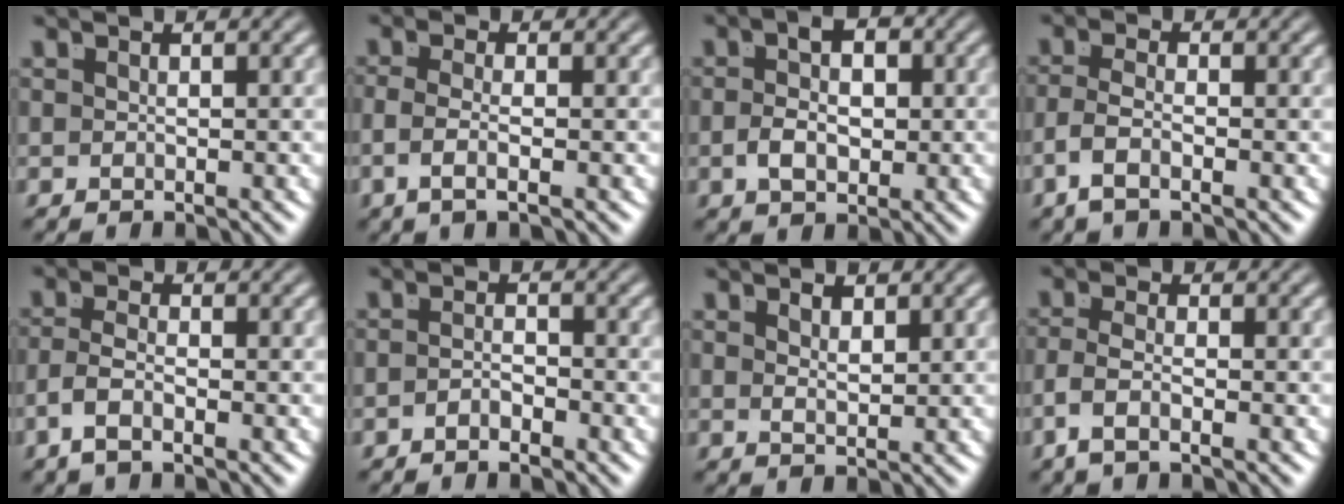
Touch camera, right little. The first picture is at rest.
{"total": 2.6, "force": [-0.9, 0.2, 2.4], "torque": [-0.055, -0.015, -0.009]}
{"total": 3.1, "force": [-0.3, 1.3, 2.8], "torque": [-0.034, -0.004, -0.003]}
{"total": 2.6, "force": [-1.4, 0.8, 2.0], "torque": [-0.053, -0.016, -0.018]}
{"total": 2.5, "force": [-1.4, 0.9, 1.9], "torque": [-0.049, -0.015, -0.020]}
{"total": 1.7, "force": [-1.5, -0.3, 0.8], "torque": [-0.009, -0.007, -0.025]}
{"total": 1.4, "force": [0.9, -0.5, 1.0], "torque": [-0.013, -0.012, 0.027]}
{"total": 2.6, "force": [-1.4, 0.5, 2.1], "torque": [-0.055, -0.018, -0.018]}